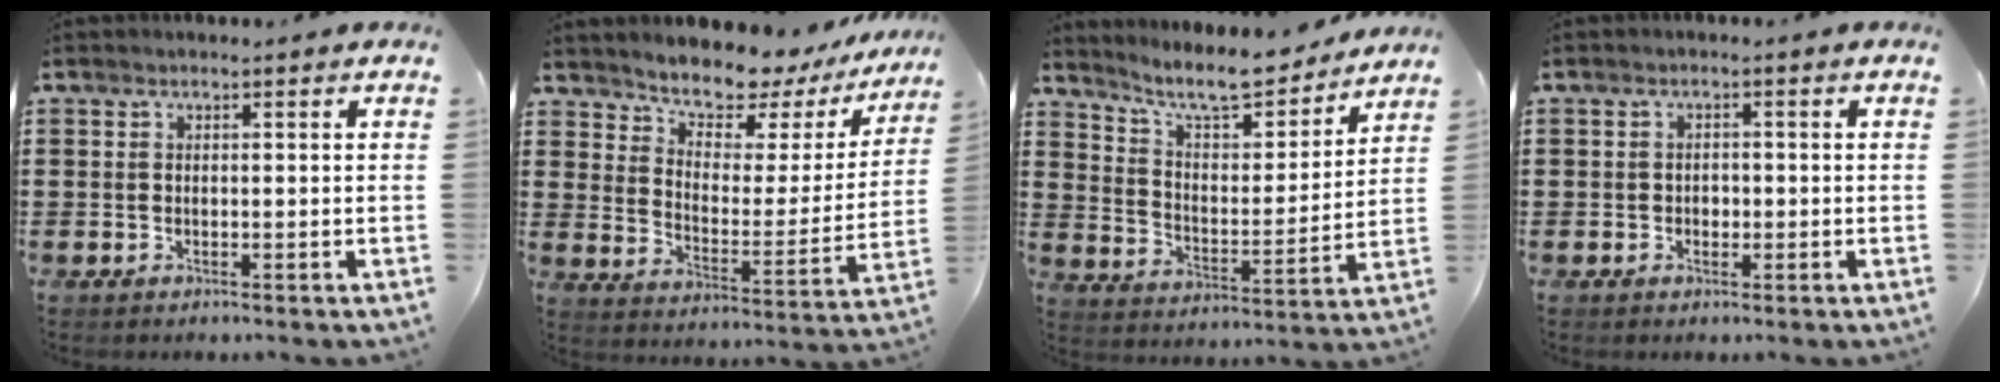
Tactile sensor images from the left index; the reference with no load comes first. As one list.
[{"total": 6.7, "force": [6.4, 1.7, 0.9], "torque": [-0.048, -0.056, 0.109]}, {"total": 9.1, "force": [8.4, 0.8, 3.6], "torque": [-0.085, -0.058, 0.142]}, {"total": 1.2, "force": [-0.2, 0.9, 0.7], "torque": [-0.015, 0.003, -0.006]}]